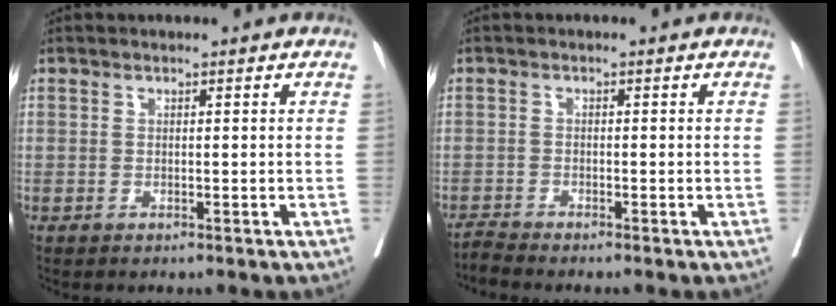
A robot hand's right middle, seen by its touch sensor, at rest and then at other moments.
{"total": 1.8, "force": [-1.7, -0.7, -0.1], "torque": [-0.003, -0.012, -0.037]}